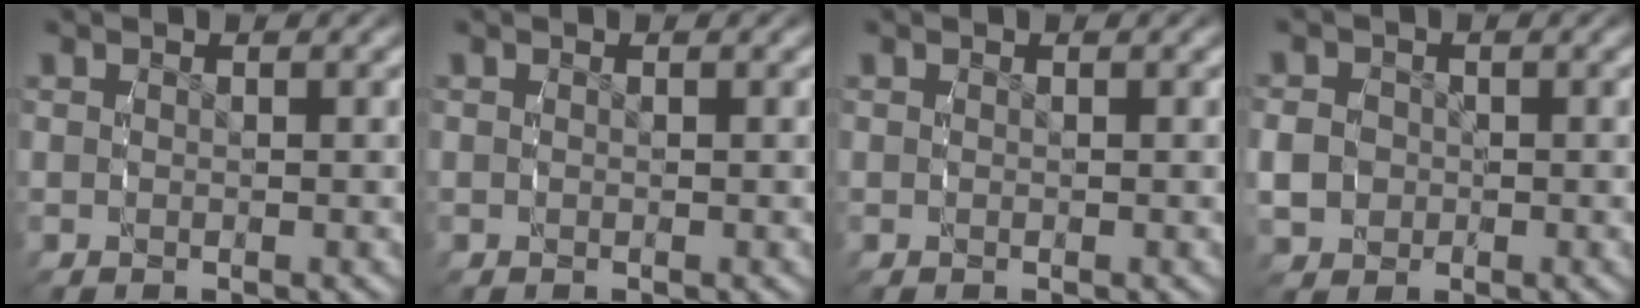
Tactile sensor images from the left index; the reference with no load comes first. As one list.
[{"total": 0.0}, {"total": 0.0}, {"total": 3.1, "force": [-0.8, 2.8, 0.8], "torque": [-0.023, -0.004, -0.014]}]